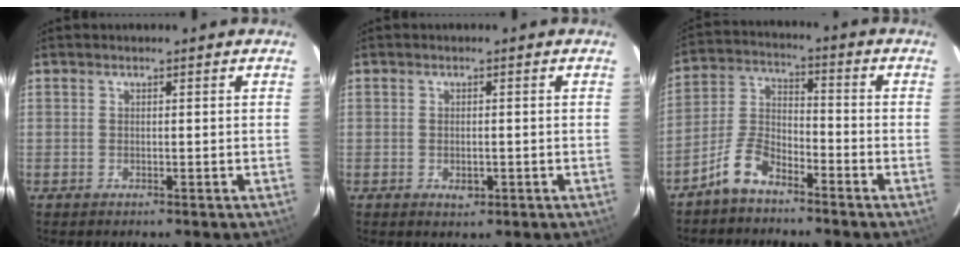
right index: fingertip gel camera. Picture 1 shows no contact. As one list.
[{"total": 1.8, "force": [-0.6, 1.0, 1.4], "torque": [-0.025, -0.001, -0.003]}, {"total": 6.9, "force": [-5.3, 2.9, 3.5], "torque": [-0.084, 0.006, -0.108]}]